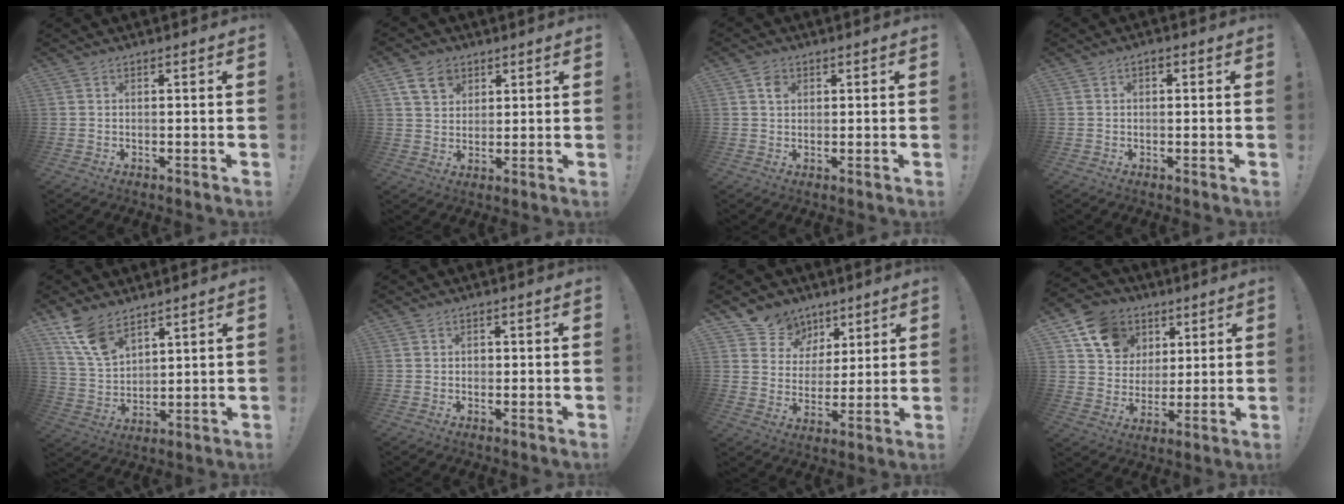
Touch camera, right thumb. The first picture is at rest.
{"total": 7.8, "force": [4.2, 5.8, 3.1], "torque": [-0.050, -0.012, 0.081]}
{"total": 2.6, "force": [1.0, 2.1, 1.1], "torque": [-0.003, -0.004, 0.014]}
{"total": 1.4, "force": [-0.5, 1.0, 0.8], "torque": [-0.021, 0.009, -0.009]}
{"total": 11.0, "force": [8.0, 5.4, 5.3], "torque": [-0.107, -0.039, 0.158]}
{"total": 1.2, "force": [-0.4, 1.0, 0.5], "torque": [-0.012, 0.005, -0.008]}
{"total": 9.9, "force": [5.8, 7.8, 1.4], "torque": [-0.017, -0.046, 0.117]}
{"total": 13.6, "force": [6.6, 11.0, 4.3], "torque": [-0.062, -0.032, 0.133]}